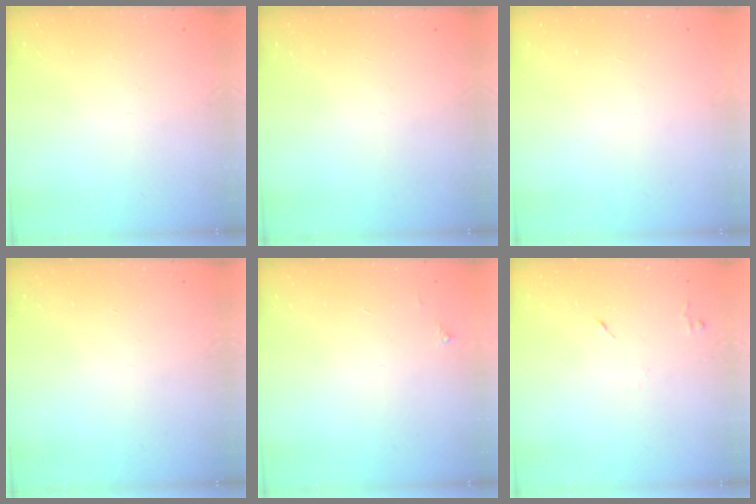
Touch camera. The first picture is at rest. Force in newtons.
{"total": 0.0}
{"total": 1.6, "press": 1.5, "slide": 0.1}
{"total": 0.0}
{"total": 2.5, "press": 2.5, "slide": 0.4}
{"total": 5.6, "press": 5.5, "slide": 0.9}